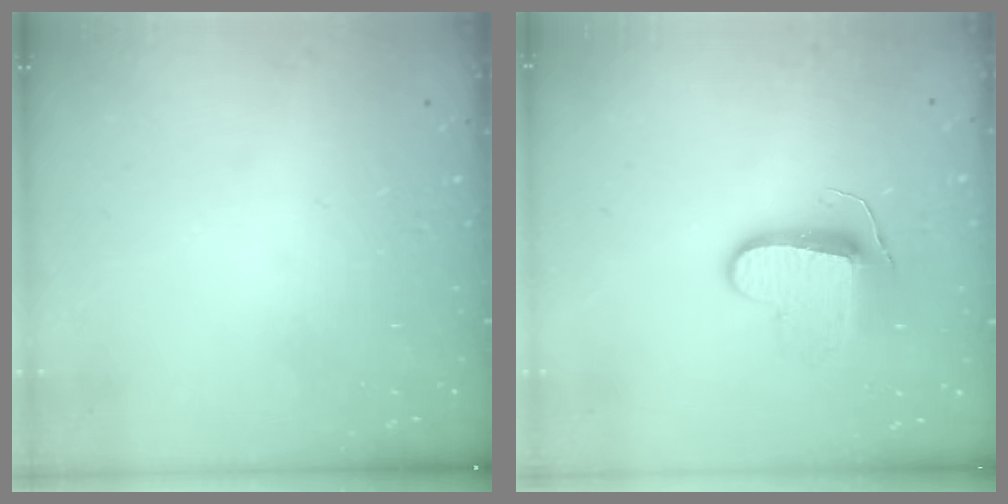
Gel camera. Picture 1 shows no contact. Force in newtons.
{"total": 9.4, "press": 9.4, "slide": 0.5}